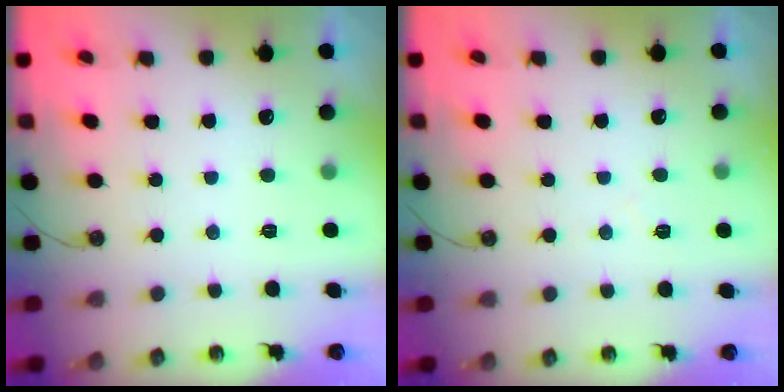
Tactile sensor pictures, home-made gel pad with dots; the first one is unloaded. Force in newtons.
{"total": 3.6, "press": 3.5, "slide": 0.5}